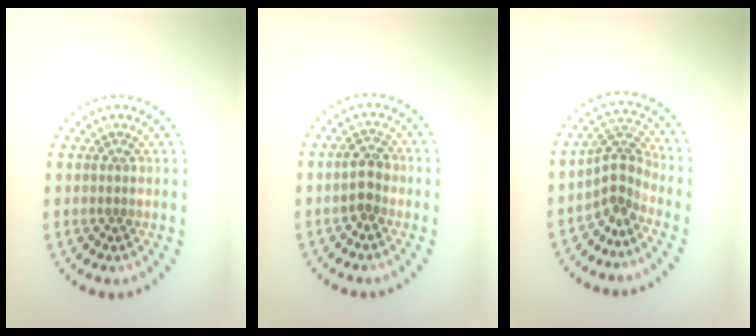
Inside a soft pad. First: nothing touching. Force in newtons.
{"total": 1.8, "press": 1.8, "slide": 0.3}
{"total": 2.9, "press": 2.0, "slide": 2.2}